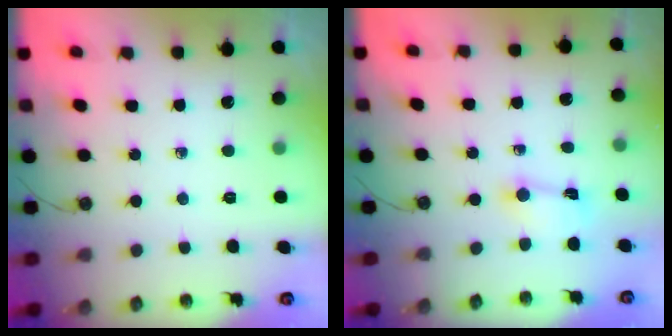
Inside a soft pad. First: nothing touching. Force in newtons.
{"total": 2.1, "press": 2.0, "slide": 0.6}